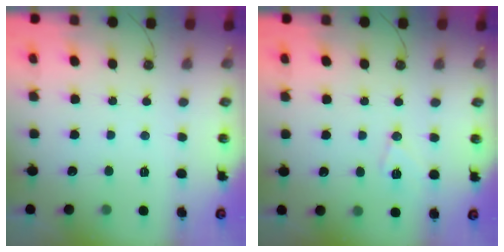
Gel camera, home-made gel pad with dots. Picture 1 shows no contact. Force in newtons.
{"total": 7.7, "press": 7.7, "slide": 1.1}